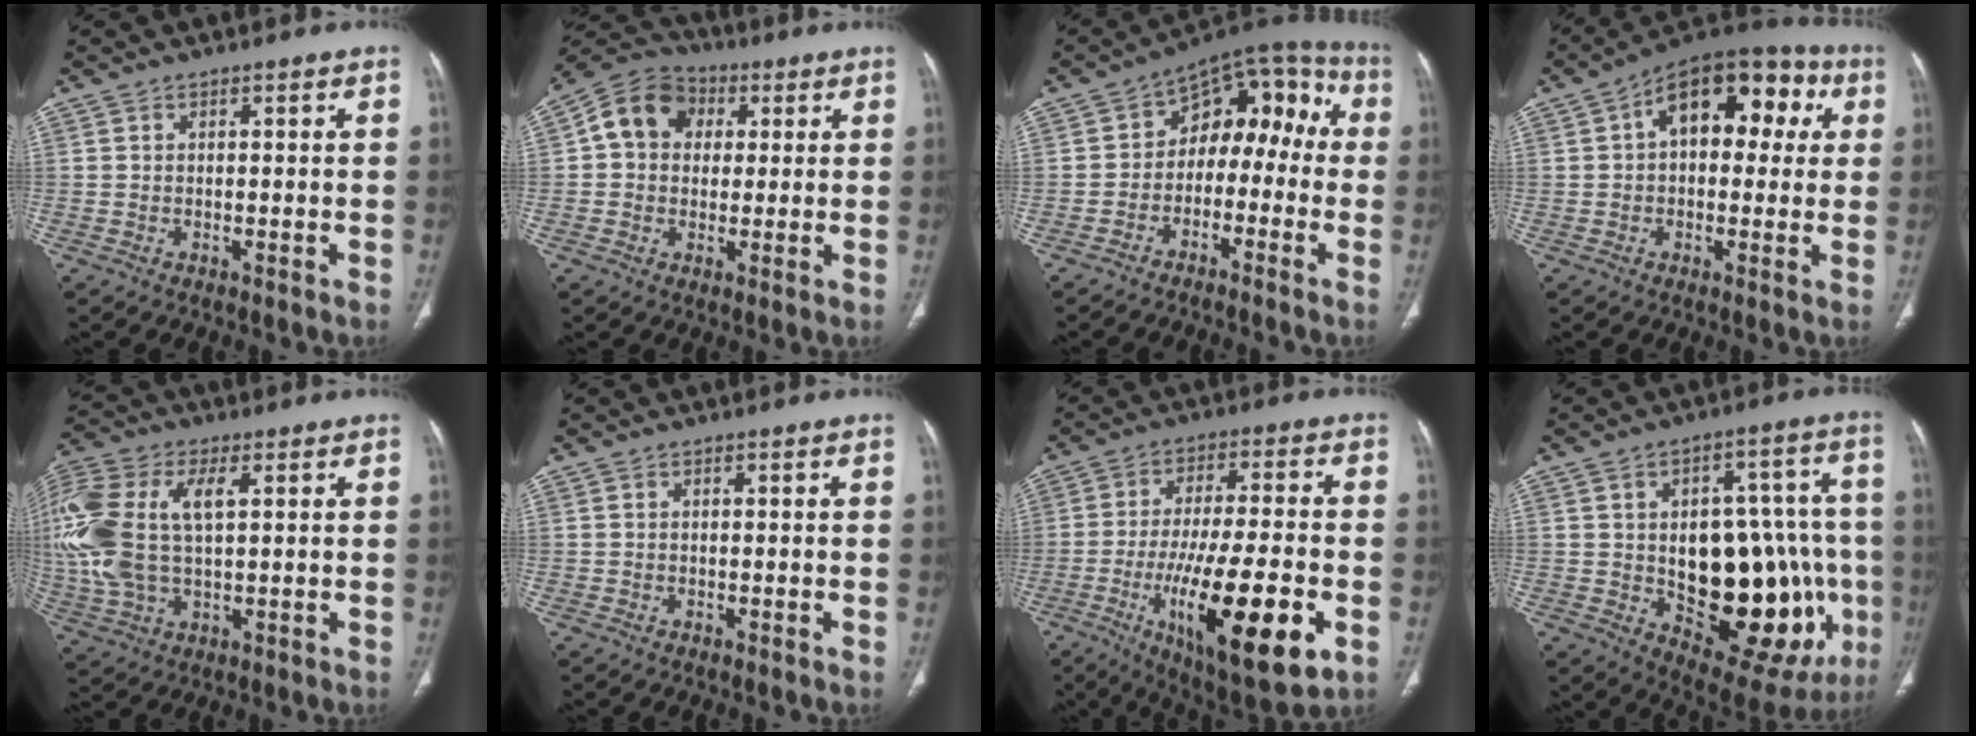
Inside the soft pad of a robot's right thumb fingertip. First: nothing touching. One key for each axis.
{"total": 10.5, "fx": 2.0, "fy": 8.8, "fz": 5.4, "tx": -0.075, "ty": 0.017, "tz": 0.020}
{"total": 12.9, "fx": -2.1, "fy": 8.9, "fz": 9.0, "tx": -0.072, "ty": 0.067, "tz": -0.046}
{"total": 16.8, "fx": 4.1, "fy": 10.0, "fz": 12.9, "tx": -0.132, "ty": 0.036, "tz": 0.048}
{"total": 19.6, "fx": 3.4, "fy": 10.8, "fz": 16.0, "tx": -0.386, "ty": 0.013, "tz": 0.061}
{"total": 0.0}
{"total": 22.4, "fx": -7.2, "fy": 6.6, "fz": 20.1, "tx": -0.325, "ty": 0.003, "tz": -0.100}
{"total": 27.8, "fx": -4.3, "fy": 14.4, "fz": 23.4, "tx": -0.267, "ty": 0.018, "tz": -0.026}